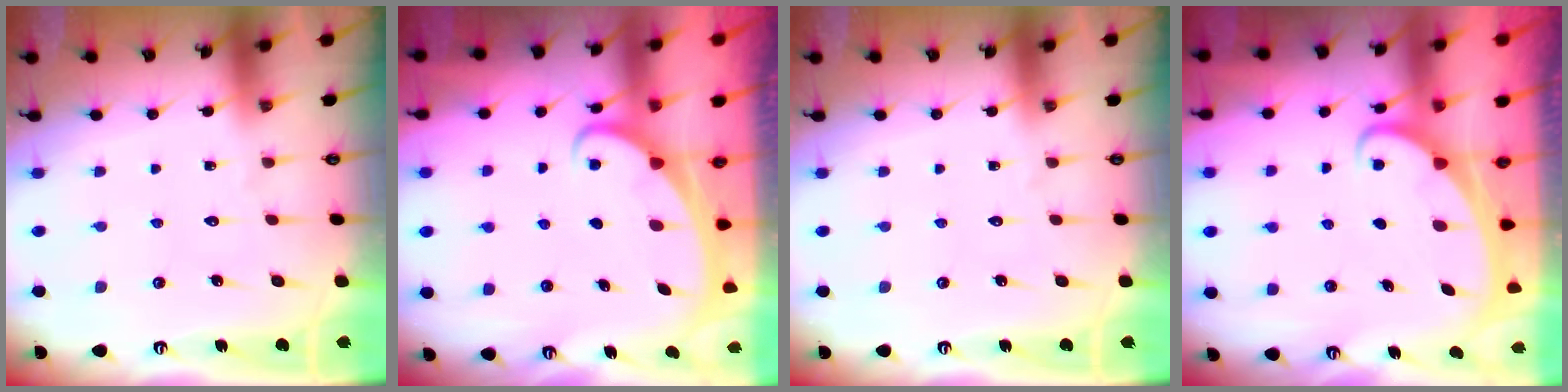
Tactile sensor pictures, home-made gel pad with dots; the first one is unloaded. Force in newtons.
{"total": 2.4, "press": 2.4, "slide": 0.3}
{"total": 0.0}
{"total": 1.9, "press": 1.9, "slide": 0.3}